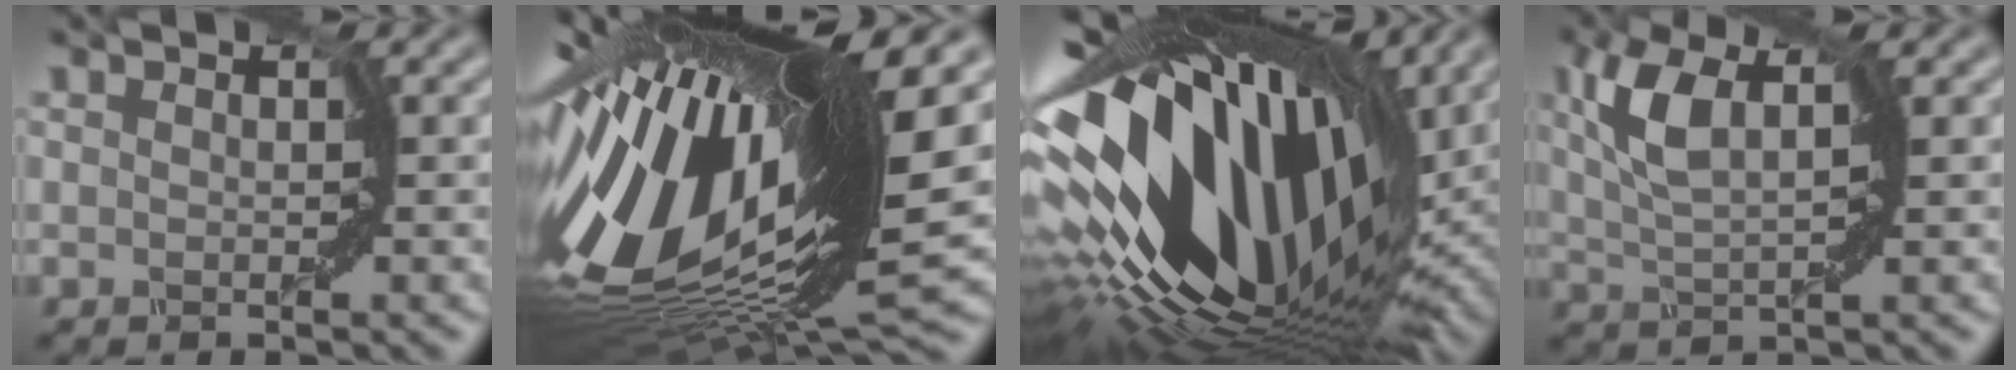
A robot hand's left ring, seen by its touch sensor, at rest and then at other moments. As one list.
[{"total": 17.7, "force": [2.2, 5.5, 16.6], "torque": [-0.344, -0.041, 0.052]}, {"total": 17.5, "force": [3.1, 9.5, 14.4], "torque": [-0.272, -0.006, 0.053]}, {"total": 3.6, "force": [1.5, 1.0, 3.1], "torque": [-0.082, 0.005, 0.042]}]